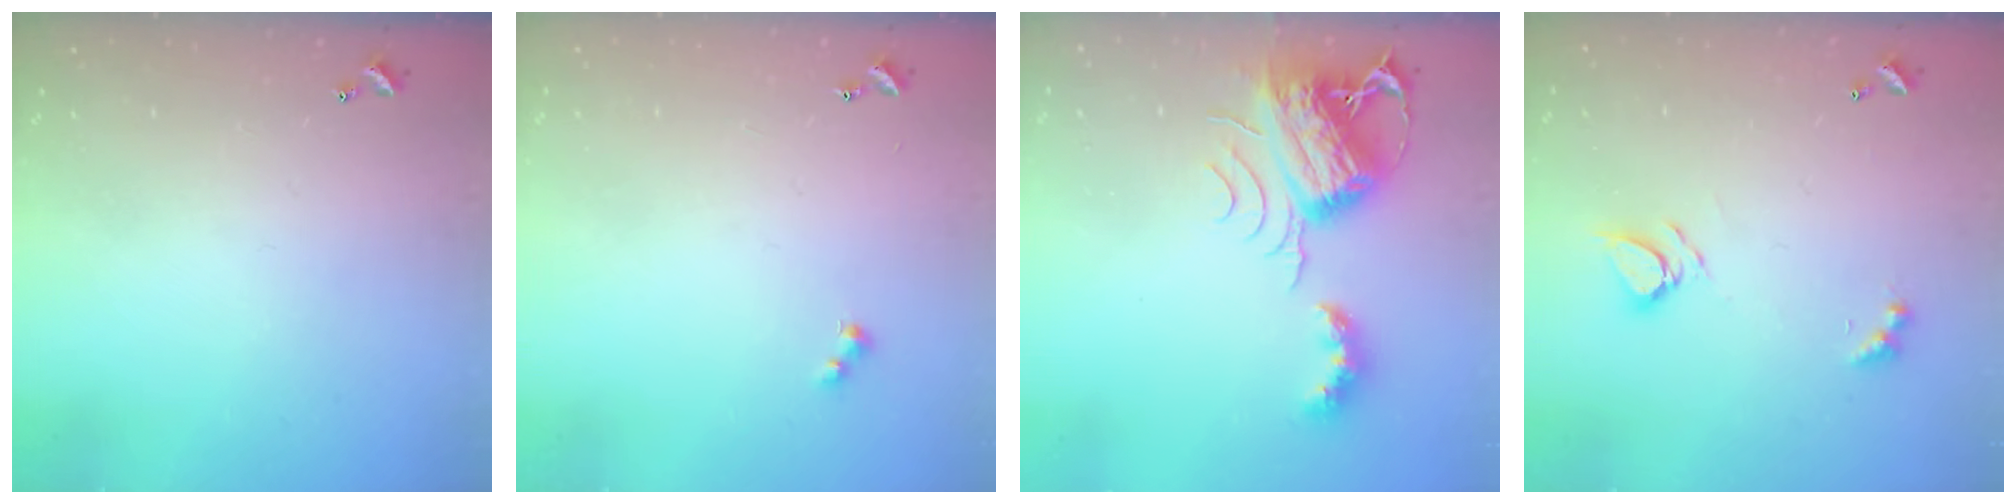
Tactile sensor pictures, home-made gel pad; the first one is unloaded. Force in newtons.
{"total": 2.5, "press": 2.5, "slide": 0.5}
{"total": 9.8, "press": 9.7, "slide": 1.0}
{"total": 5.2, "press": 5.2, "slide": 0.4}